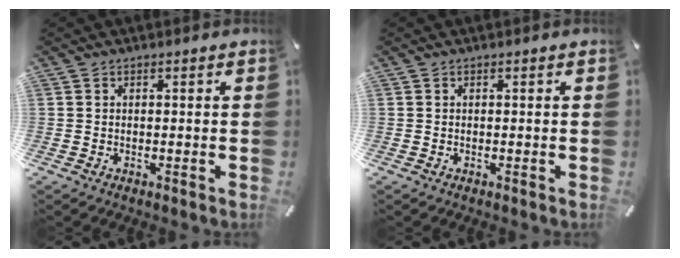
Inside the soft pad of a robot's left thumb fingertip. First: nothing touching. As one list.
[{"total": 0.0}]